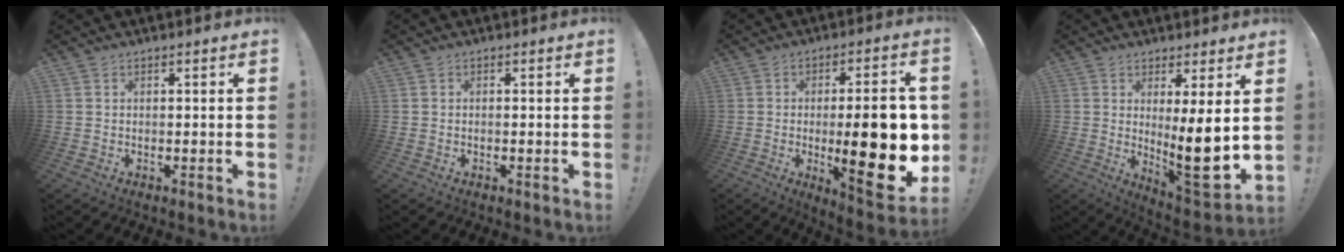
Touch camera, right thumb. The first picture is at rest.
{"total": 0.5, "force": [-0.5, 0.0, 0.0], "torque": [-0.010, 0.004, -0.007]}
{"total": 24.0, "force": [-2.3, 7.7, 22.6], "torque": [-0.306, -0.011, -0.023]}
{"total": 12.8, "force": [1.2, 2.3, 12.6], "torque": [-0.175, -0.039, 0.024]}